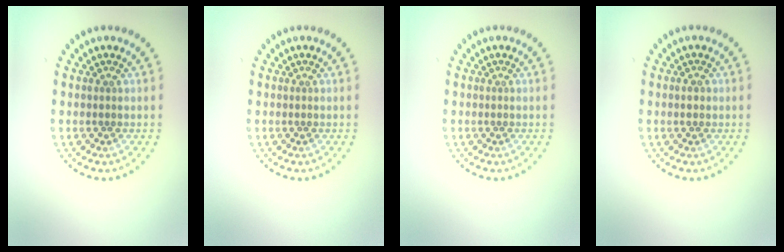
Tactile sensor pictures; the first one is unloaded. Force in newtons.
{"total": 0.0}
{"total": 0.0}
{"total": 1.1, "press": 1.1, "slide": 0.1}